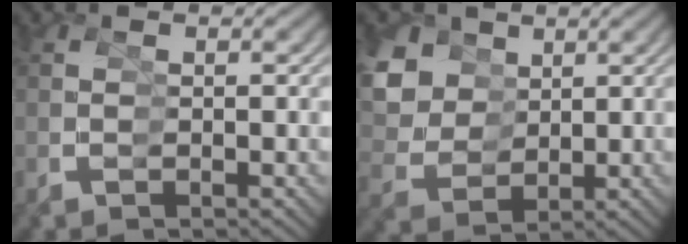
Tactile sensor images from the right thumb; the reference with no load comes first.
{"total": 8.7, "force": [3.9, 7.1, 3.0], "torque": [-0.102, 0.001, 0.062]}